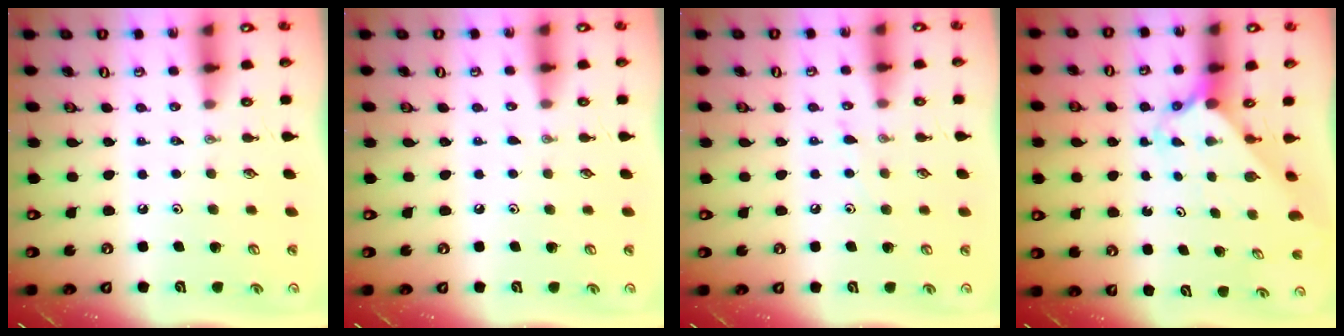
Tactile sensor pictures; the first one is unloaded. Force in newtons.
{"total": 2.8, "press": 2.8, "slide": 0.3}
{"total": 5.3, "press": 5.3, "slide": 0.7}
{"total": 2.4, "press": 2.3, "slide": 0.3}